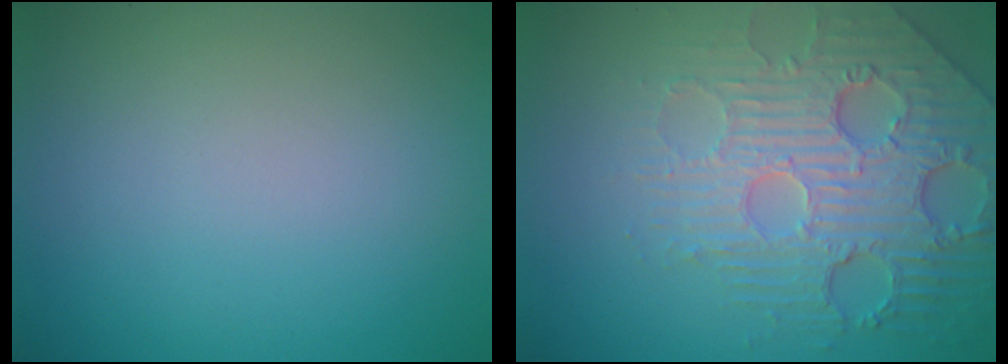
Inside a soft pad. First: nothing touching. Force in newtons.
{"total": 6.8, "press": 5.2, "slide": 4.3}